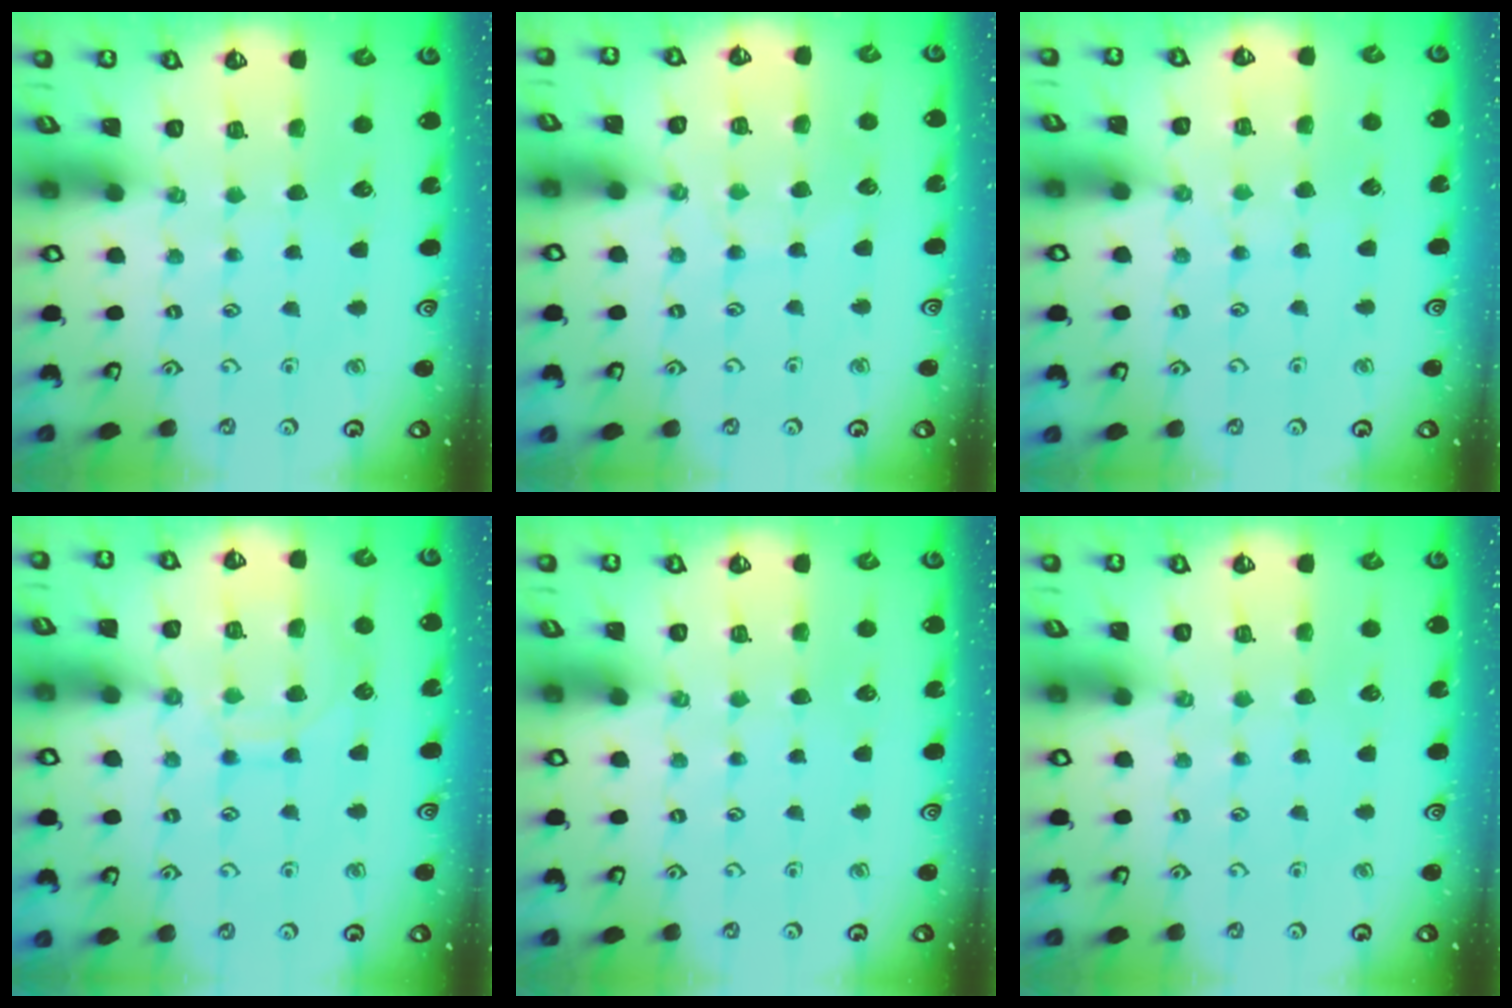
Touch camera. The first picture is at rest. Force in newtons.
{"total": 4.6, "press": 4.5, "slide": 0.5}
{"total": 2.9, "press": 2.9, "slide": 0.2}
{"total": 10.1, "press": 10.1, "slide": 1.0}
{"total": 0.0}
{"total": 0.0}